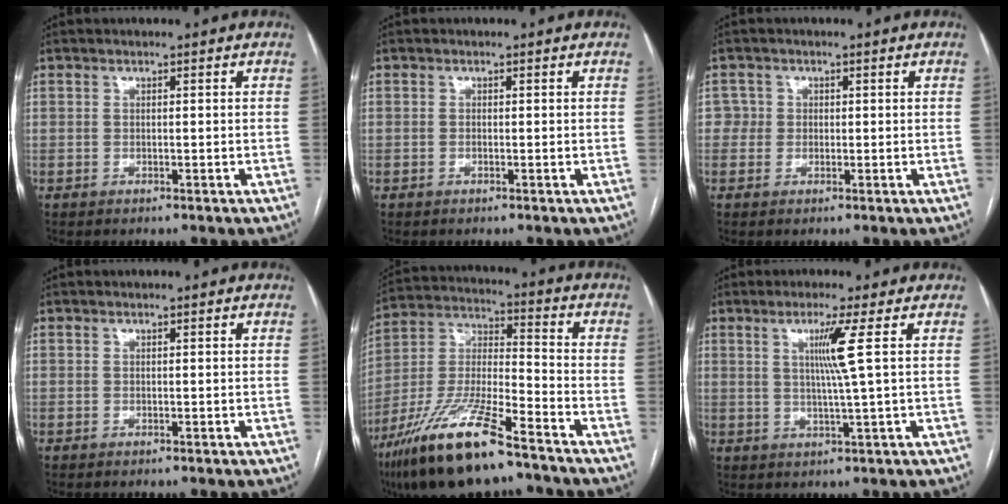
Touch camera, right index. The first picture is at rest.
{"total": 0.0}
{"total": 2.0, "force": [0.1, 2.0, -0.2], "torque": [0.022, 0.007, -0.004]}
{"total": 0.0}
{"total": 18.1, "force": [-12.3, 3.1, 13.0], "torque": [-0.285, -0.030, -0.228]}
{"total": 5.1, "force": [1.4, -1.7, 4.6], "torque": [-0.090, -0.007, 0.027]}